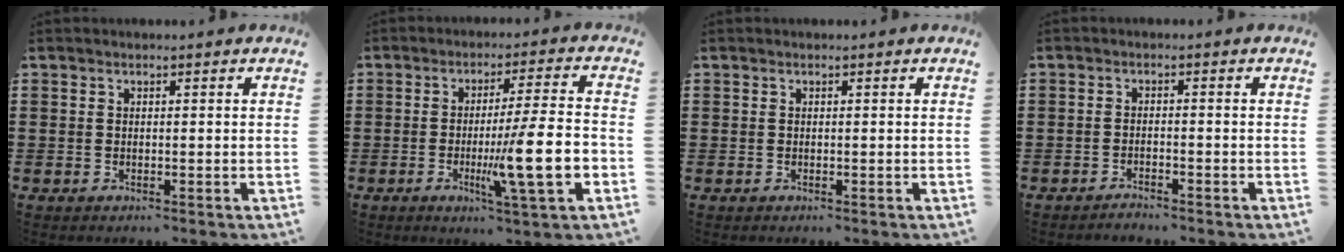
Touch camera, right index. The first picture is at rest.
{"total": 12.8, "force": [-3.1, 1.1, 12.3], "torque": [-0.201, -0.015, -0.058]}
{"total": 0.0}
{"total": 1.5, "force": [-1.4, 0.0, 0.2], "torque": [-0.006, 0.002, -0.029]}